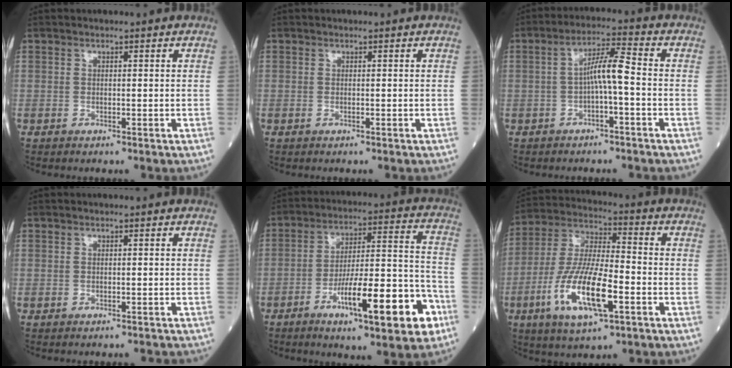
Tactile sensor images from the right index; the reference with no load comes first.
{"total": 0.0}
{"total": 5.4, "force": [-0.9, 0.3, 5.3], "torque": [-0.093, 0.019, -0.016]}
{"total": 1.8, "force": [-1.7, -0.1, 0.2], "torque": [-0.002, -0.005, -0.019]}
{"total": 17.2, "force": [-8.0, 2.8, 15.0], "torque": [-0.221, 0.015, -0.113]}
{"total": 14.8, "force": [-5.3, 3.5, 13.4], "torque": [-0.274, -0.011, -0.096]}